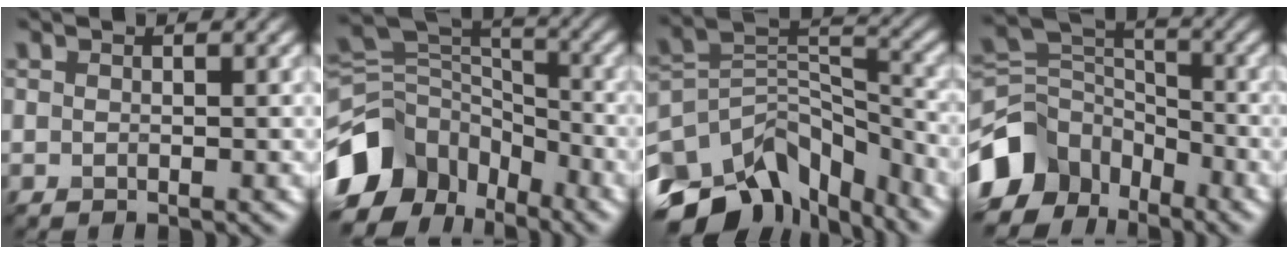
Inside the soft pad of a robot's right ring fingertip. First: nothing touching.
{"total": 10.9, "force": [-5.8, 7.6, 5.3], "torque": [-0.114, 0.007, -0.113]}
{"total": 10.6, "force": [-7.1, 6.3, 4.7], "torque": [-0.094, 0.004, -0.118]}
{"total": 9.0, "force": [-5.2, 6.2, 3.9], "torque": [-0.071, 0.005, -0.114]}